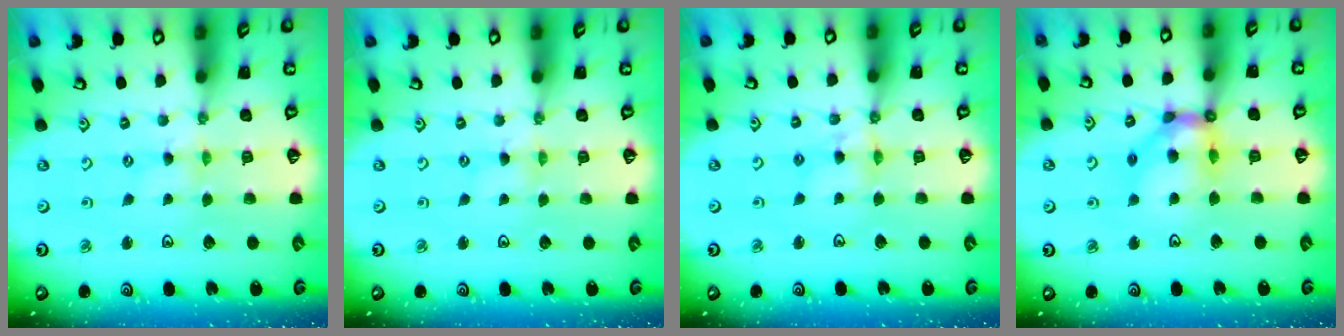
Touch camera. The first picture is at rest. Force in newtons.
{"total": 0.0}
{"total": 5.7, "press": 5.7, "slide": 0.5}
{"total": 13.2, "press": 13.1, "slide": 1.5}